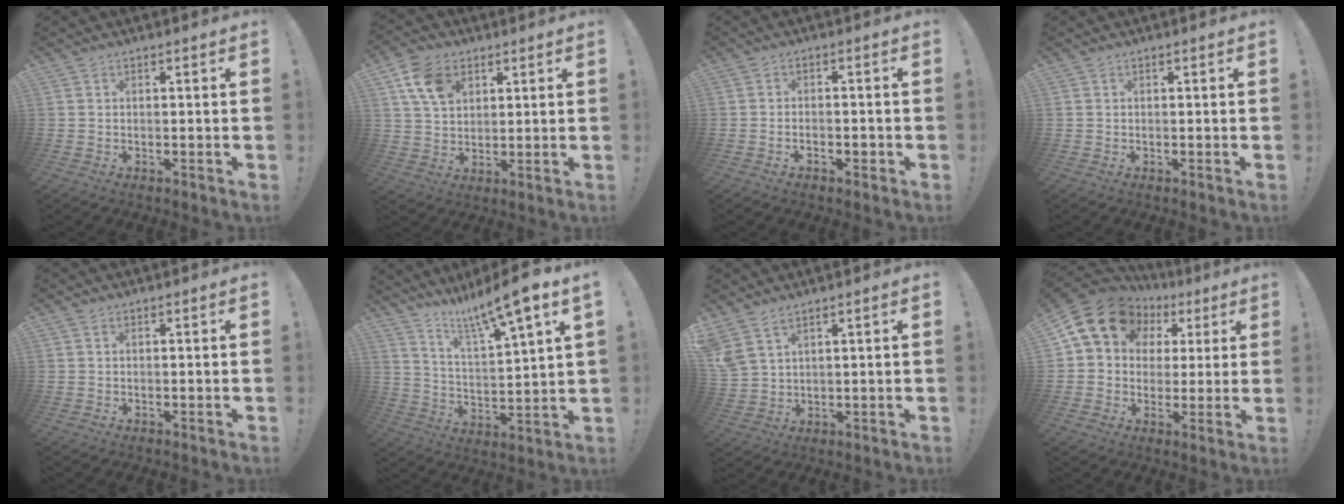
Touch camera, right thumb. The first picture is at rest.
{"total": 10.6, "force": [4.8, 7.5, 5.8], "torque": [-0.096, -0.005, 0.095]}
{"total": 2.3, "force": [-1.3, 1.1, 1.5], "torque": [-0.016, -0.001, -0.023]}
{"total": 0.0}
{"total": 0.0}
{"total": 12.9, "force": [10.3, 0.3, 7.9], "torque": [-0.145, -0.072, 0.163]}
{"total": 5.7, "force": [4.2, 2.4, 3.0], "torque": [-0.078, -0.013, 0.084]}
{"total": 15.1, "force": [6.5, 11.5, 7.3], "torque": [-0.107, -0.027, 0.127]}